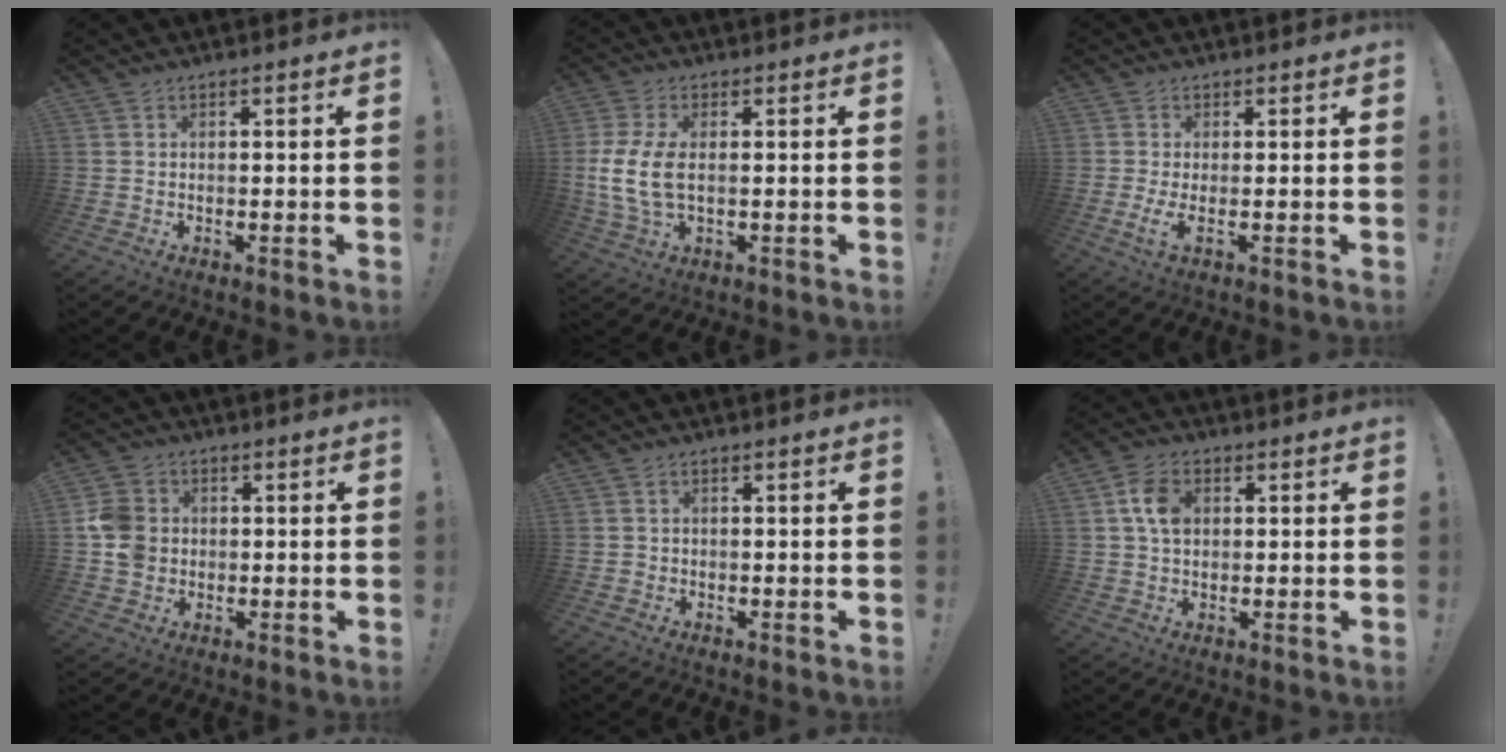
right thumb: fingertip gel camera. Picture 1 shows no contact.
{"total": 9.9, "force": [0.1, 5.0, 8.5], "torque": [-0.173, -0.012, 0.007]}
{"total": 3.2, "force": [0.3, 0.4, 3.1], "torque": [-0.044, -0.023, 0.005]}
{"total": 9.2, "force": [-0.1, 8.3, 4.0], "torque": [-0.066, 0.013, 0.001]}
{"total": 1.1, "force": [-0.5, 0.9, 0.3], "torque": [-0.006, 0.003, -0.009]}
{"total": 7.7, "force": [1.3, 5.5, 5.3], "torque": [-0.086, 0.008, 0.026]}